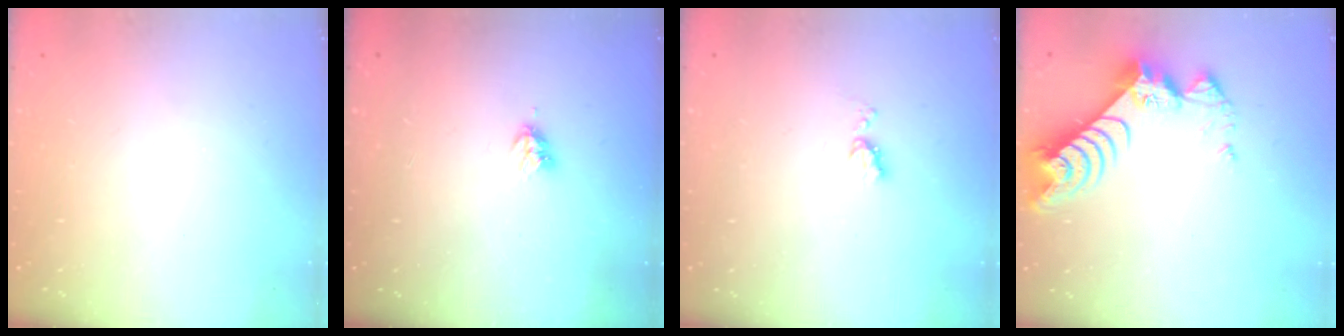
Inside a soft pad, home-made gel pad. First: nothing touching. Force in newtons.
{"total": 3.5, "press": 3.4, "slide": 0.5}
{"total": 5.1, "press": 5.1, "slide": 0.5}
{"total": 10.7, "press": 10.7, "slide": 0.9}